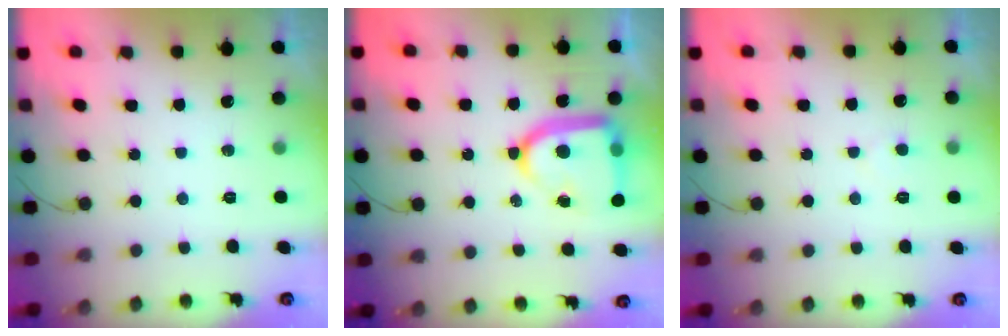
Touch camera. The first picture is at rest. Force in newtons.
{"total": 17.2, "press": 17.1, "slide": 1.8}
{"total": 2.6, "press": 2.6, "slide": 0.2}